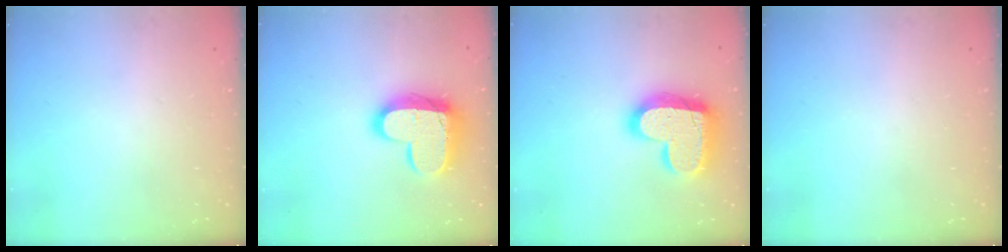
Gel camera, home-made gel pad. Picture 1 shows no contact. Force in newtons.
{"total": 16.7, "press": 16.6, "slide": 1.3}
{"total": 20.2, "press": 20.1, "slide": 1.3}
{"total": 0.0}